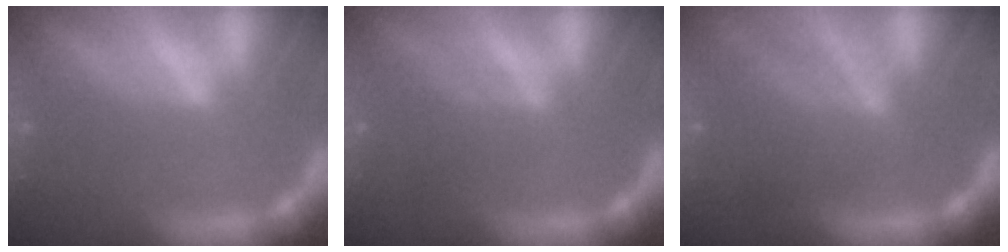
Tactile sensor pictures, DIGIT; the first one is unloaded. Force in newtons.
{"total": 2.5}
{"total": 5.5}